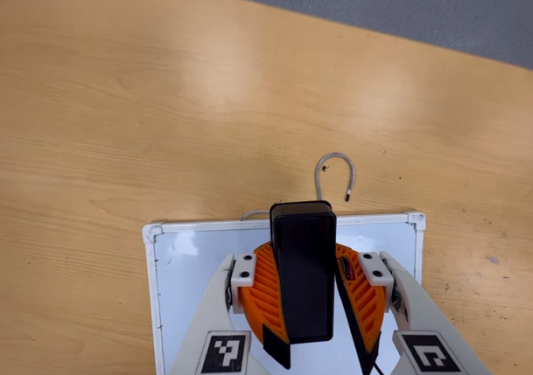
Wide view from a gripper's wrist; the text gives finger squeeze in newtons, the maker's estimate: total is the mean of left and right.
{"total": 9.4, "left": 9.7, "right": 9.2}